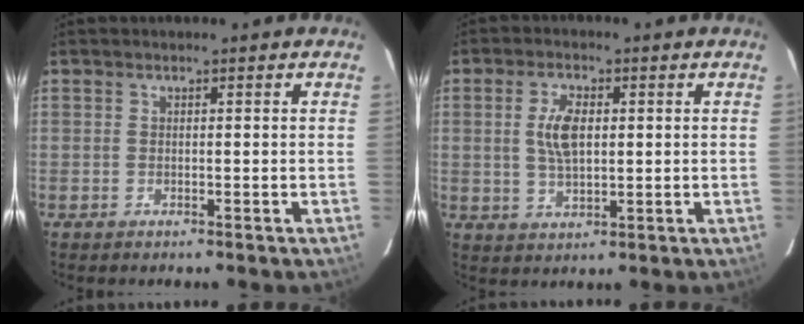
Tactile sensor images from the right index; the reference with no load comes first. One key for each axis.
{"total": 6.3, "fx": 1.0, "fy": 3.1, "fz": 5.3, "tx": -0.101, "ty": 0.004, "tz": 0.022}